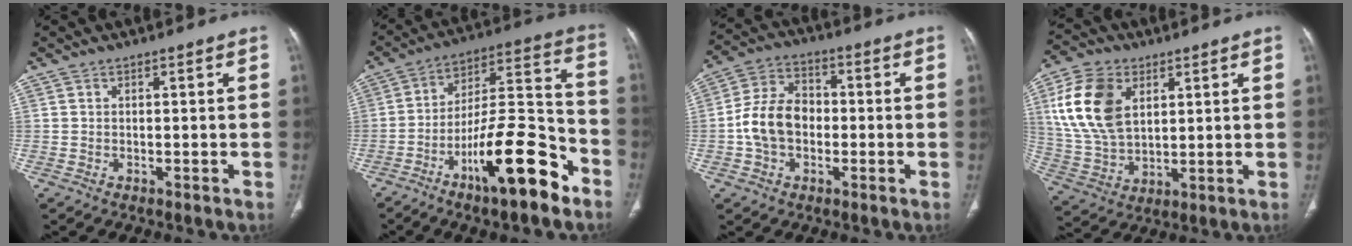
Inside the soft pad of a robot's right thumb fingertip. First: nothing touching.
{"total": 19.3, "force": [-10.6, 5.4, 15.1], "torque": [-0.245, 0.075, -0.174]}
{"total": 10.6, "force": [-1.3, 7.8, 7.0], "torque": [-0.122, 0.032, -0.032]}
{"total": 15.6, "force": [4.9, 10.2, 10.7], "torque": [-0.193, -0.010, 0.101]}